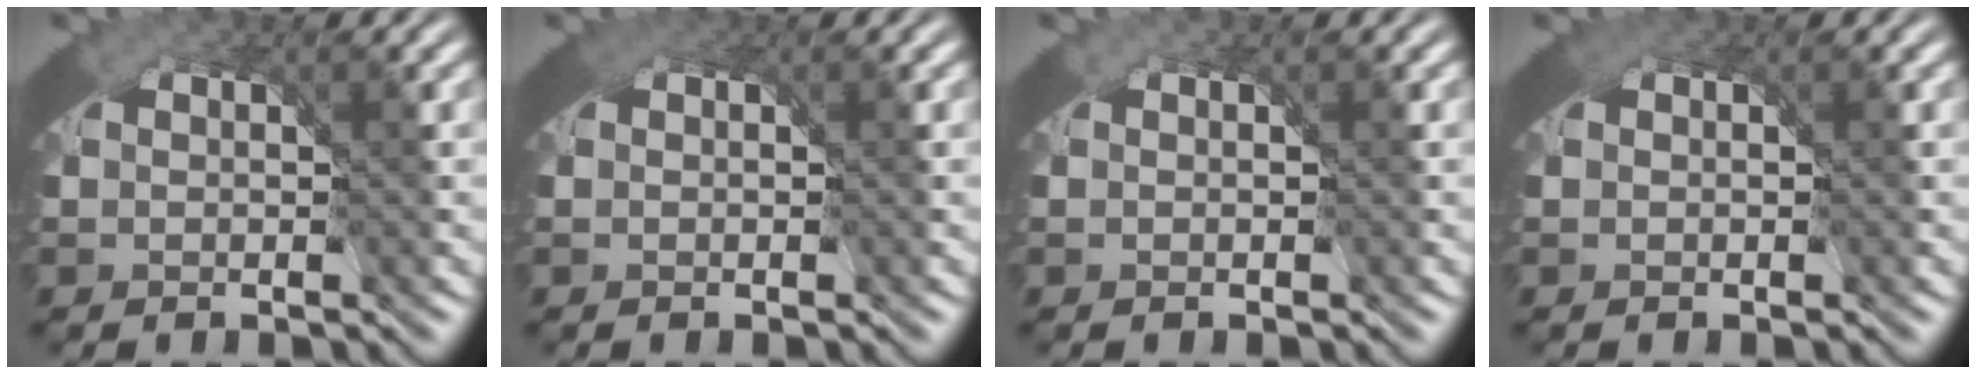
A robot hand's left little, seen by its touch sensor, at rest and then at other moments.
{"total": 0.9, "force": [0.4, 0.6, 0.4], "torque": [-0.009, -0.002, 0.006]}
{"total": 0.0}
{"total": 0.6, "force": [0.3, 0.4, 0.3], "torque": [-0.004, -0.003, 0.004]}